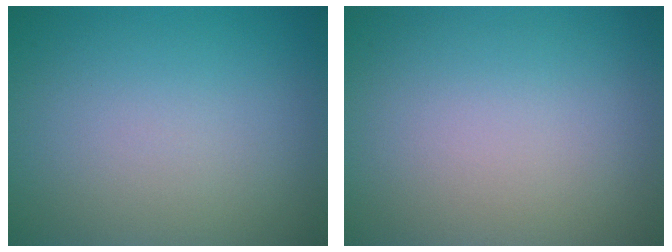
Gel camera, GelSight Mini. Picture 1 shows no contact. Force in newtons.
{"total": 0.0}